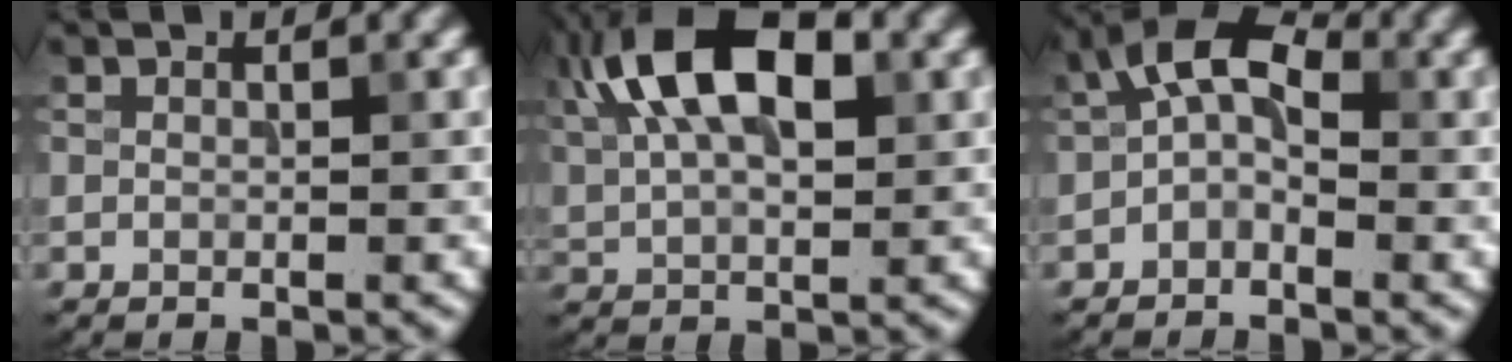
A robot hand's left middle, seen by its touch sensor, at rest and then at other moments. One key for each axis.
{"total": 11.2, "fx": 4.1, "fy": 5.6, "fz": 8.8, "tx": -0.160, "ty": 0.028, "tz": 0.056}
{"total": 4.6, "fx": -0.2, "fy": 2.8, "fz": 3.7, "tx": -0.064, "ty": 0.018, "tz": -0.018}